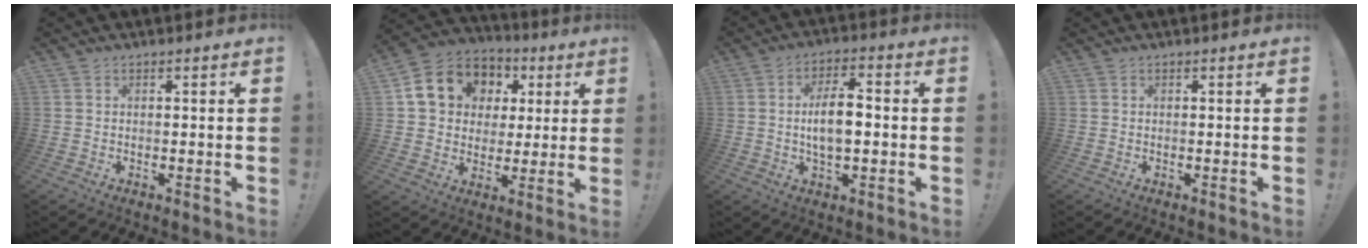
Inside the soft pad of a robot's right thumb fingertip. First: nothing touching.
{"total": 14.5, "force": [4.6, 12.2, 6.4], "torque": [-0.095, -0.009, 0.103]}
{"total": 9.1, "force": [-0.2, 4.1, 8.1], "torque": [-0.134, 0.004, -0.009]}
{"total": 0.0}